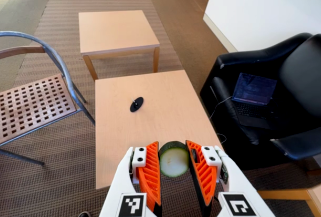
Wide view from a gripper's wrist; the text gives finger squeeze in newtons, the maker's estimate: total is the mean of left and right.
{"total": 12.2, "left": 12.7, "right": 11.7}